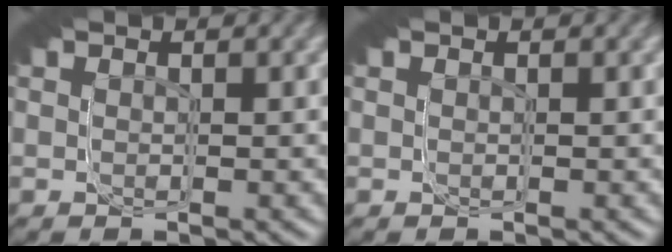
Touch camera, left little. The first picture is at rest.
{"total": 0.0}